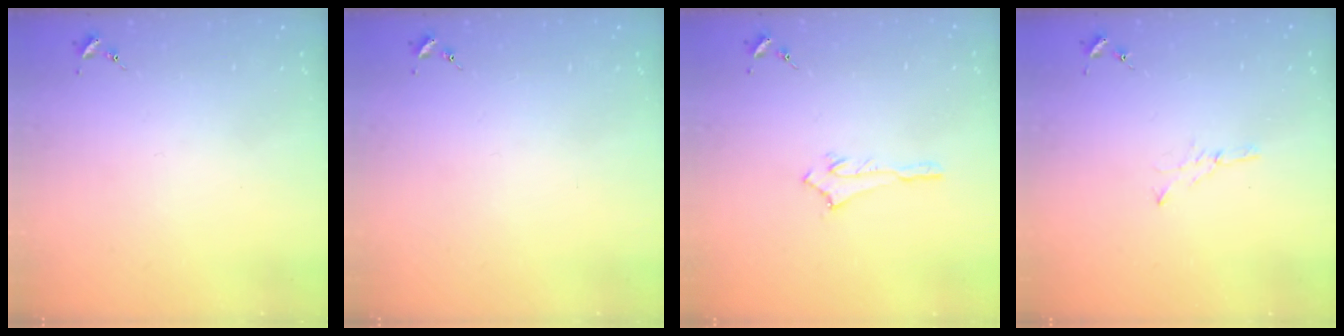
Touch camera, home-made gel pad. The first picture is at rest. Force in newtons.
{"total": 0.0}
{"total": 2.6, "press": 2.5, "slide": 0.4}
{"total": 2.8, "press": 2.8, "slide": 0.3}